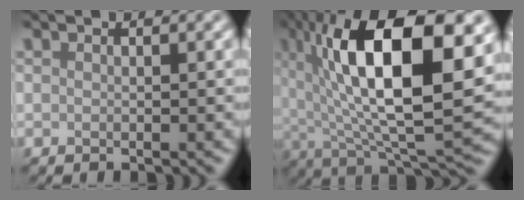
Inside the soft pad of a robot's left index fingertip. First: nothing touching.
{"total": 15.9, "force": [4.5, 5.5, 14.2], "torque": [-0.228, 0.007, 0.068]}